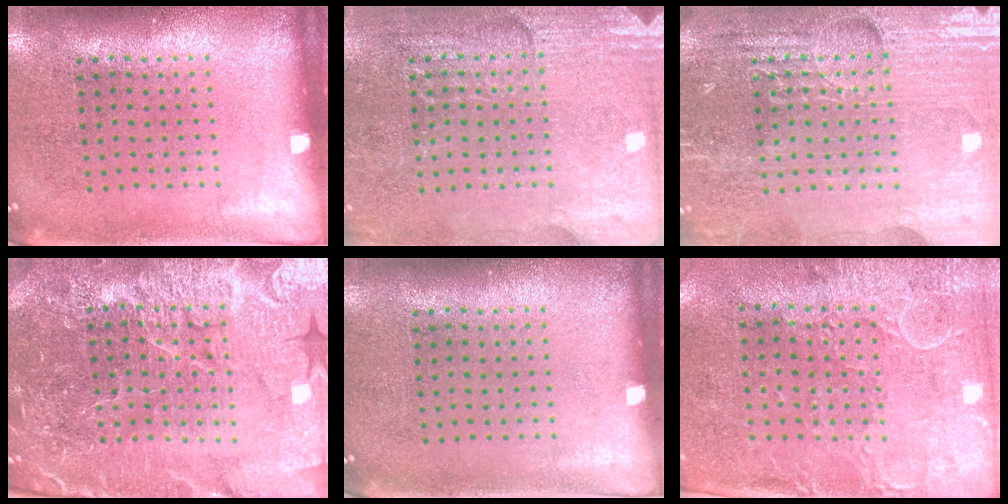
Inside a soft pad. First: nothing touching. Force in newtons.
{"total": 2.9, "press": 2.8, "slide": 0.2}
{"total": 4.9, "press": 4.6, "slide": 1.8}
{"total": 5.8, "press": 5.2, "slide": 2.6}
{"total": 0.0}
{"total": 3.0, "press": 2.4, "slide": 1.7}